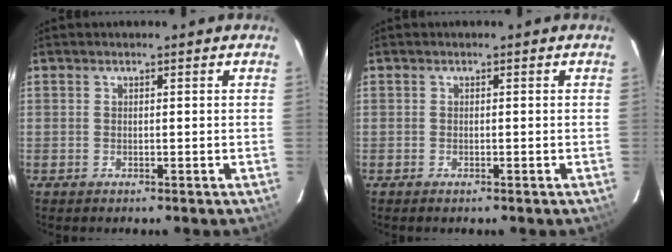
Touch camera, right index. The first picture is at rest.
{"total": 0.8, "force": [-0.6, 0.3, 0.4], "torque": [-0.008, -0.002, -0.012]}